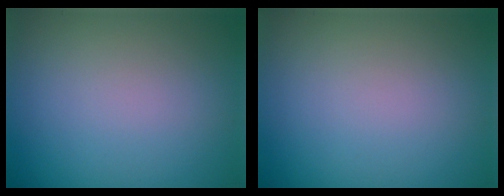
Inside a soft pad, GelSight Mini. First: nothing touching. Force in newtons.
{"total": 0.0}